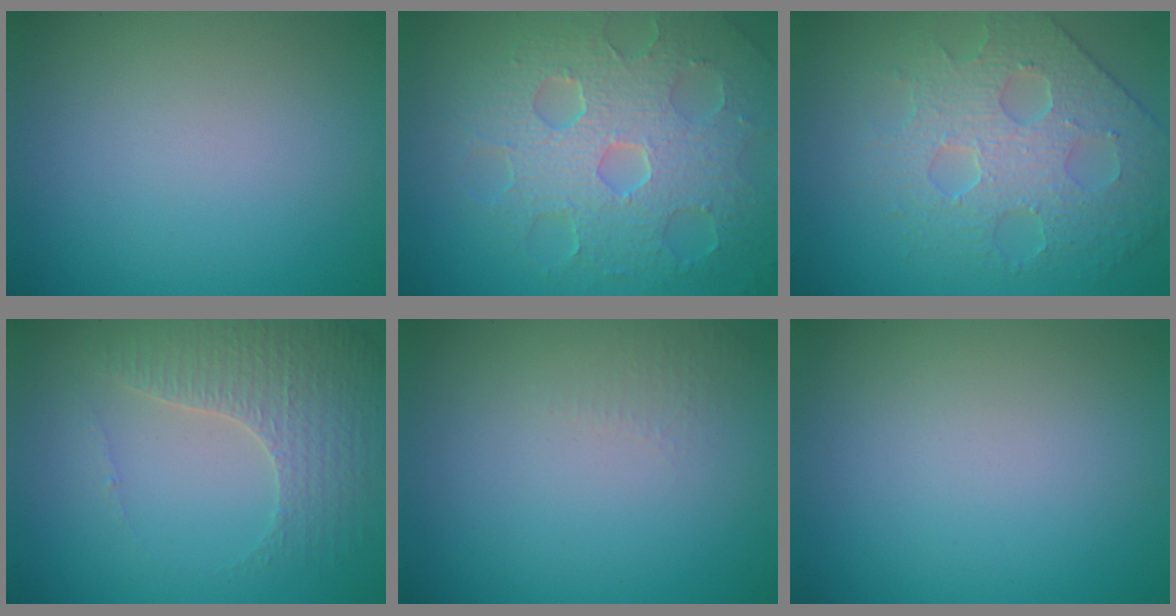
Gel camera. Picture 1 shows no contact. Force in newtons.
{"total": 8.6, "press": 5.8, "slide": 6.4}
{"total": 4.6, "press": 4.4, "slide": 1.1}
{"total": 3.3, "press": 3.3, "slide": 0.6}
{"total": 1.0, "press": 0.9, "slide": 0.3}
{"total": 0.0}